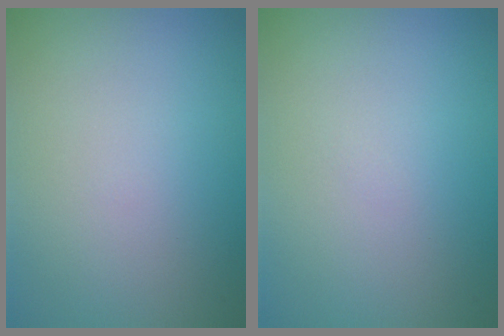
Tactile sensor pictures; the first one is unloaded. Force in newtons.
{"total": 0.0}